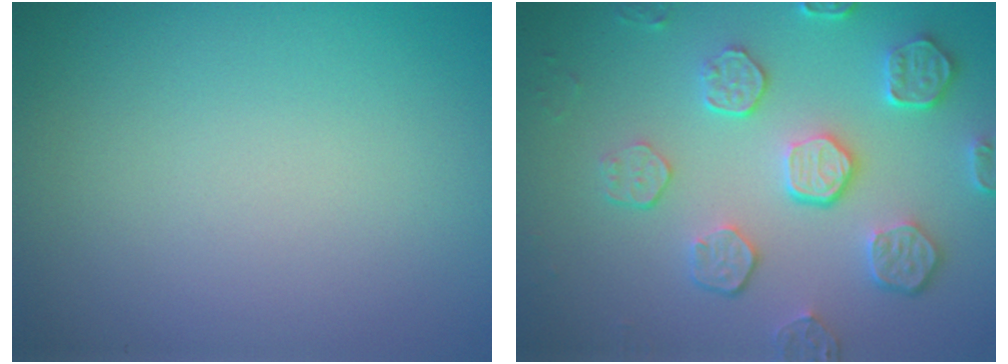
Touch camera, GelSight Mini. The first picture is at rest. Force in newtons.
{"total": 5.3, "press": 4.2, "slide": 3.2}